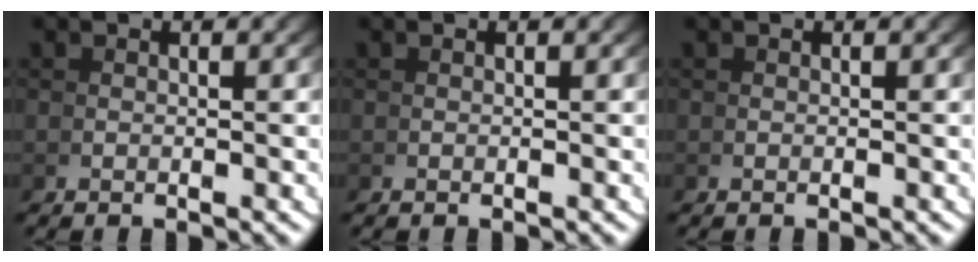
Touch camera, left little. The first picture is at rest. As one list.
[{"total": 0.0}, {"total": 0.0}]